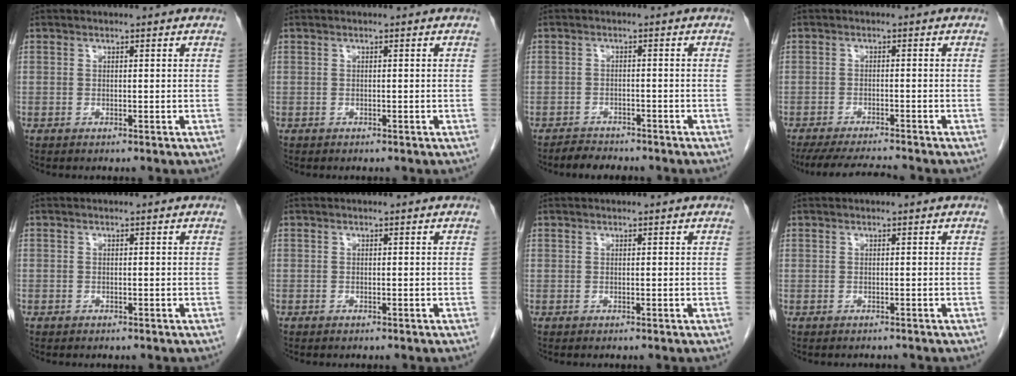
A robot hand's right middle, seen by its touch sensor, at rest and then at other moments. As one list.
[{"total": 0.0}, {"total": 3.3, "force": [-3.1, 1.1, 0.7], "torque": [-0.021, -0.006, -0.047]}, {"total": 7.7, "force": [-7.2, -0.1, 2.9], "torque": [-0.048, -0.013, -0.115]}, {"total": 0.6, "force": [-0.4, 0.4, 0.0], "torque": [-0.010, 0.002, -0.009]}, {"total": 0.5, "force": [-0.4, 0.3, 0.1], "torque": [-0.007, 0.001, -0.009]}, {"total": 0.0}, {"total": 1.1, "force": [-1.1, 0.2, 0.2], "torque": [-0.010, -0.005, -0.013]}]